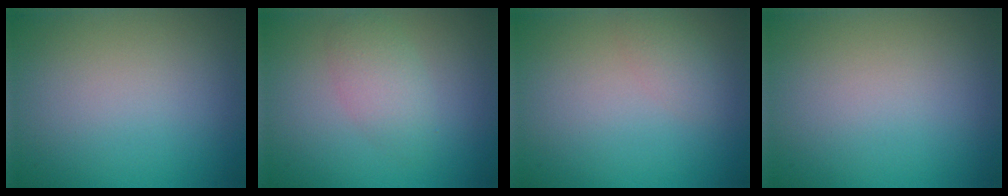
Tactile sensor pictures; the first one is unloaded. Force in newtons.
{"total": 2.6, "press": 2.6, "slide": 0.2}
{"total": 1.4, "press": 1.4, "slide": 0.1}
{"total": 0.0}